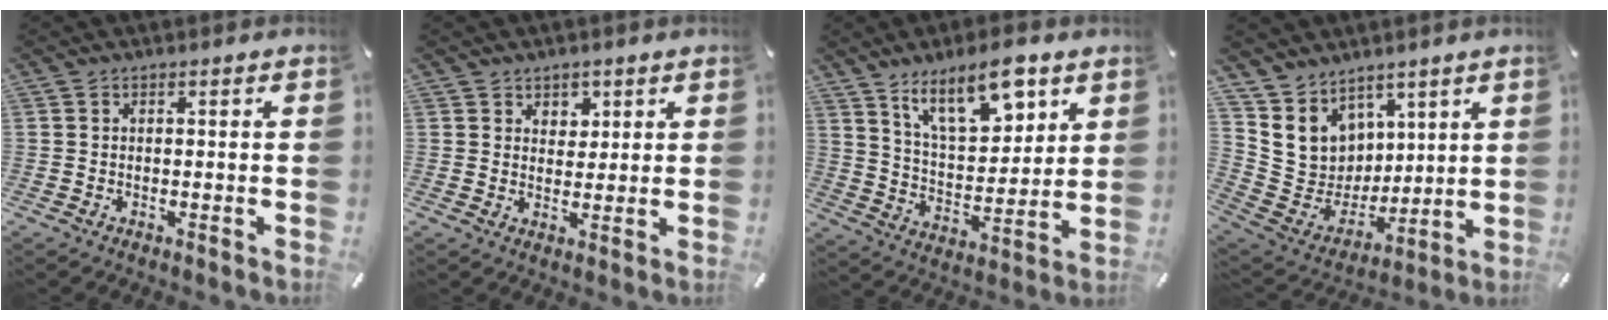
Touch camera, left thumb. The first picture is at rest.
{"total": 3.3, "force": [1.7, 2.8, 0.3], "torque": [0.011, -0.004, 0.026]}
{"total": 15.3, "force": [9.5, 7.1, 9.6], "torque": [-0.152, -0.042, 0.164]}
{"total": 10.7, "force": [5.7, 9.0, 0.3], "torque": [-0.034, -0.063, 0.124]}